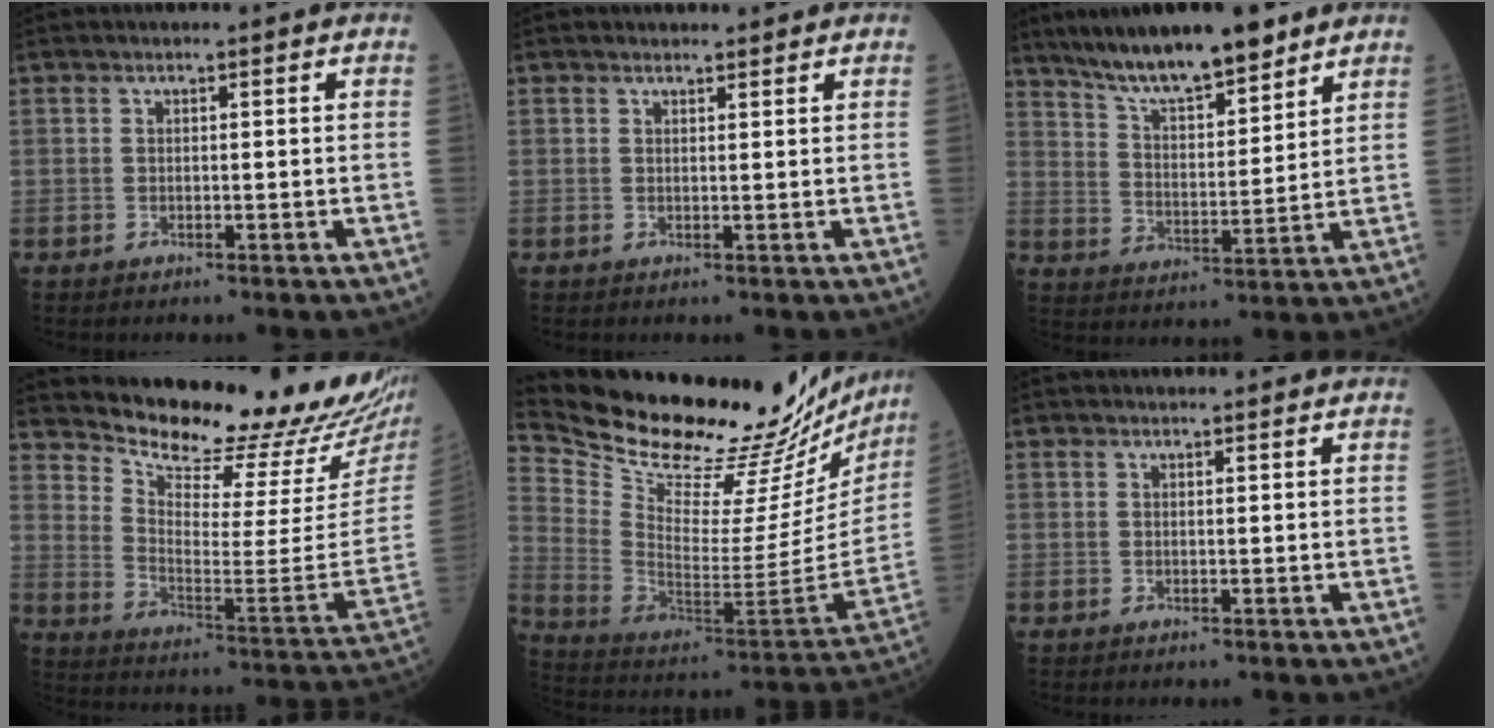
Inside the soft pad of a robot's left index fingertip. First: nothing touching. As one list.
[{"total": 1.8, "force": [1.8, 0.4, 0.1], "torque": [-0.007, 0.005, 0.027]}, {"total": 13.8, "force": [11.3, 2.5, 7.4], "torque": [-0.126, 0.007, 0.197]}, {"total": 20.9, "force": [19.5, 0.9, 7.3], "torque": [-0.136, -0.119, 0.264]}, {"total": 32.9, "force": [29.8, 4.8, 13.2], "torque": [-0.235, -0.113, 0.416]}, {"total": 1.6, "force": [1.6, 0.3, 0.3], "torque": [-0.010, 0.008, 0.021]}]